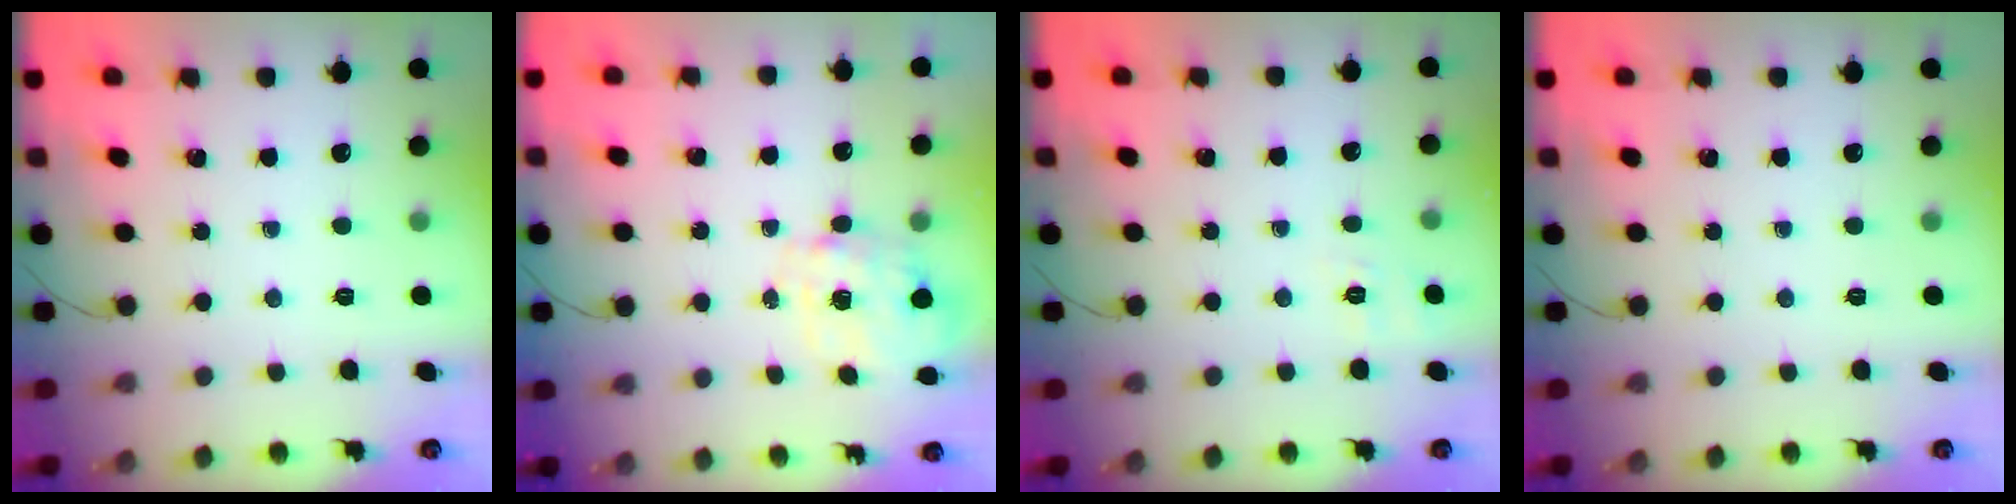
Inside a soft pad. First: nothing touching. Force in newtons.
{"total": 3.8, "press": 3.7, "slide": 0.9}
{"total": 1.8, "press": 0.1, "slide": 1.8}
{"total": 0.0}